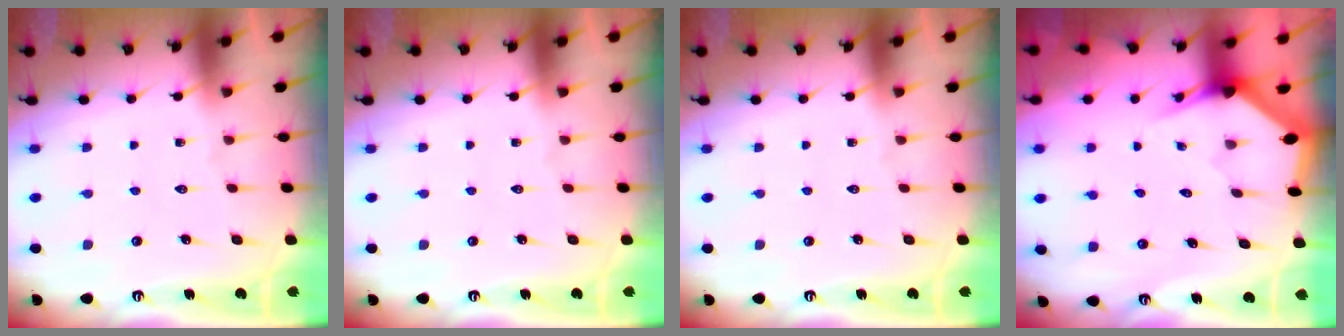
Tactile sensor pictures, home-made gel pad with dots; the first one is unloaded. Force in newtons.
{"total": 0.0}
{"total": 0.0}
{"total": 2.9, "press": 2.9, "slide": 0.1}